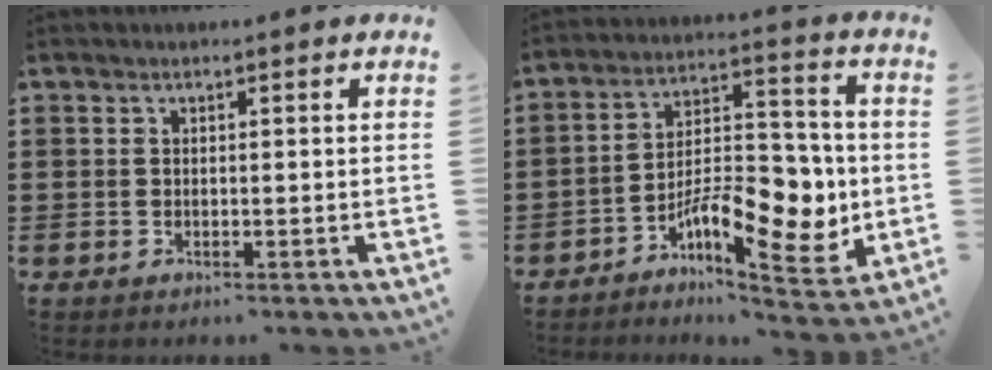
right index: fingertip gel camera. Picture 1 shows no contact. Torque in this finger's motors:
{"motor_torque": [2.14, 0.00, 0.36, 0.21]}